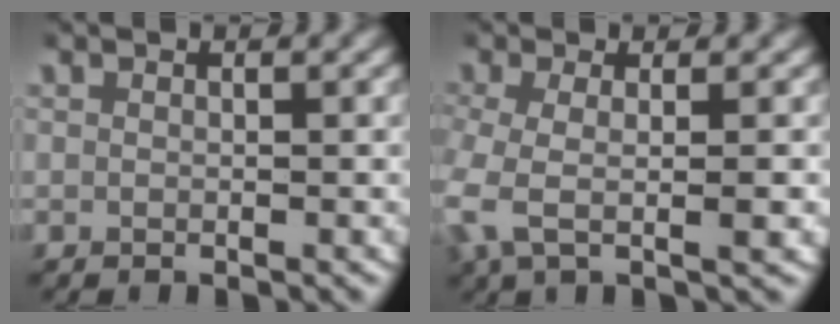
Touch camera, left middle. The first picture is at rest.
{"total": 4.2, "force": [0.1, 2.1, 3.6], "torque": [-0.100, -0.006, 0.003]}